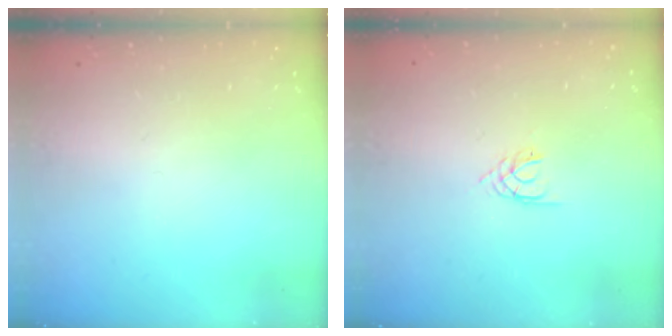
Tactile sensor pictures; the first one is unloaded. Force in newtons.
{"total": 1.6, "press": 1.6, "slide": 0.3}